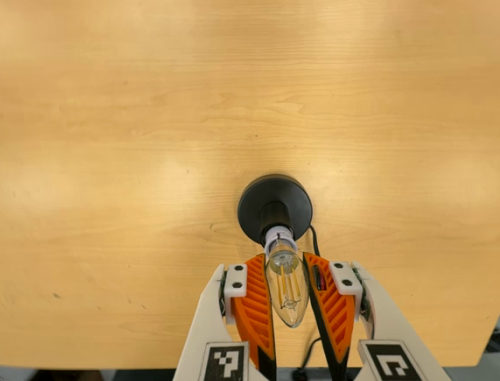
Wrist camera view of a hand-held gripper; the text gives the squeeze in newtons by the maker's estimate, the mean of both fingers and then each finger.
{"total": 10.7, "left": 10.0, "right": 11.3}